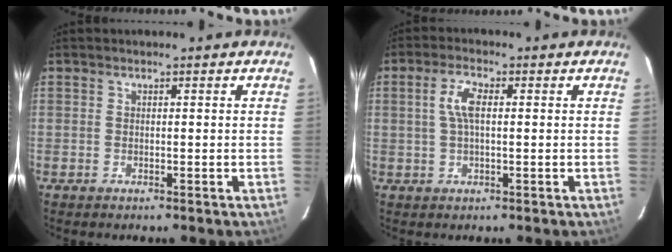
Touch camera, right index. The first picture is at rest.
{"total": 4.4, "force": [0.6, 1.6, 4.1], "torque": [-0.083, 0.008, 0.013]}